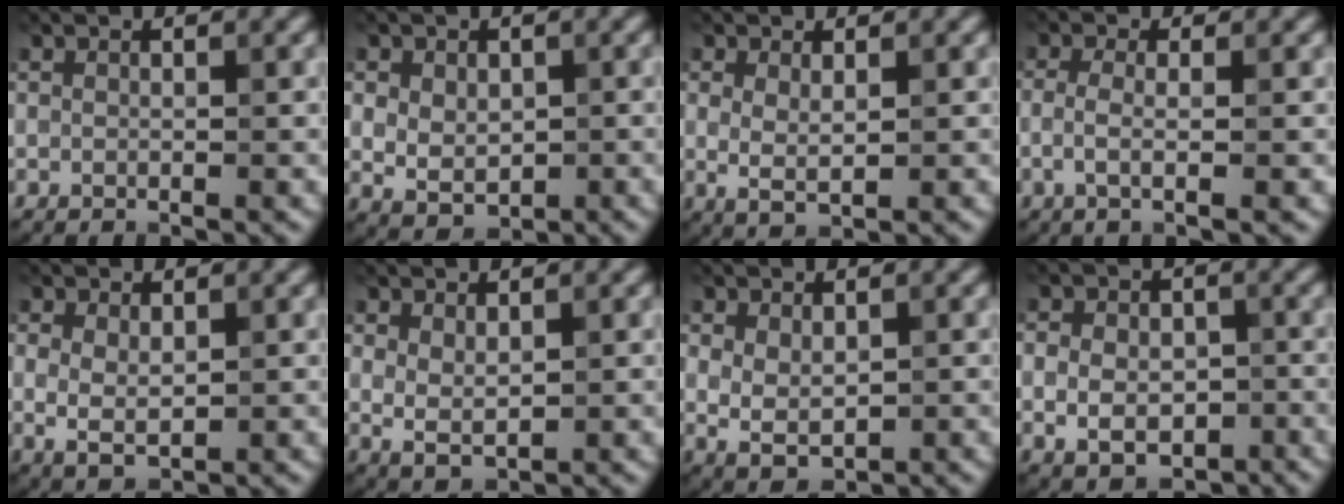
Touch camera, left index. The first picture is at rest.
{"total": 3.4, "force": [0.4, 2.6, 2.2], "torque": [-0.035, -0.007, 0.012]}
{"total": 1.9, "force": [0.4, 0.7, 1.7], "torque": [-0.036, -0.005, 0.010]}
{"total": 2.2, "force": [-0.3, 0.7, 2.1], "torque": [-0.046, -0.004, -0.011]}
{"total": 2.8, "force": [0.3, 1.7, 2.2], "torque": [-0.042, -0.002, 0.009]}
{"total": 2.3, "force": [0.5, 1.4, 1.7], "torque": [-0.034, -0.003, 0.015]}
{"total": 3.3, "force": [0.2, 2.2, 2.5], "torque": [-0.043, -0.003, 0.009]}
{"total": 5.5, "force": [-1.3, 4.0, 3.6], "torque": [-0.052, -0.008, -0.017]}